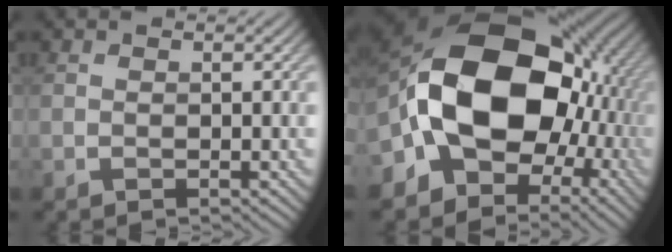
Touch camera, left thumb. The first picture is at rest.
{"total": 19.0, "force": [-1.0, 14.0, 12.7], "torque": [-0.228, 0.004, -0.029]}